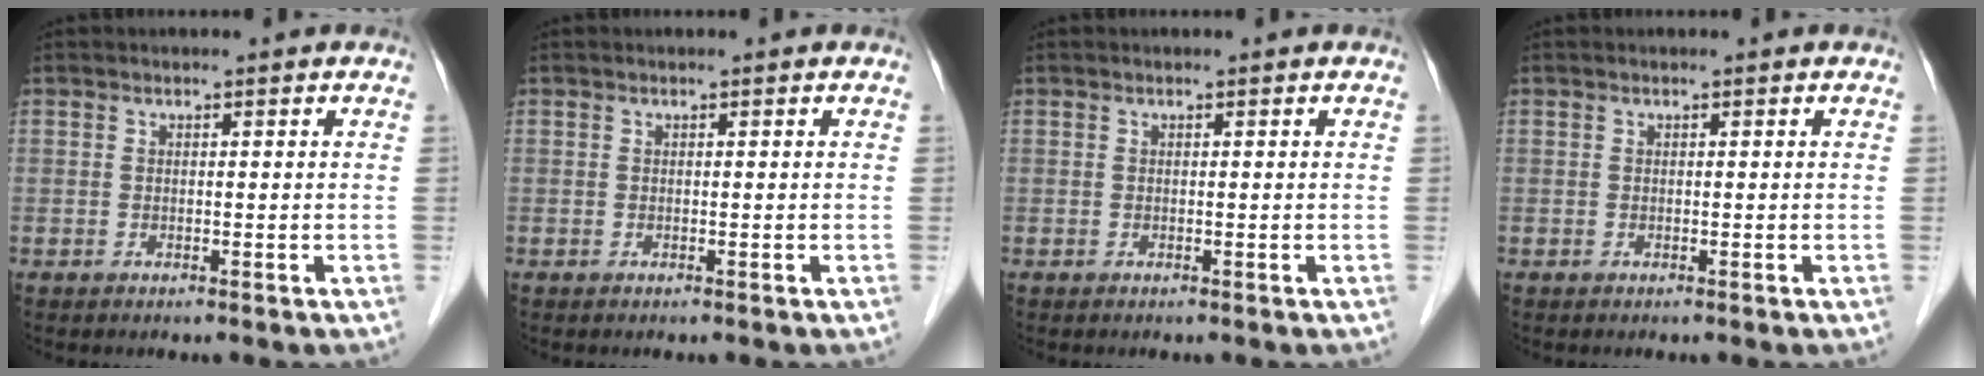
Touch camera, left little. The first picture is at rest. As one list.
[{"total": 0.0}, {"total": 0.0}, {"total": 0.0}]